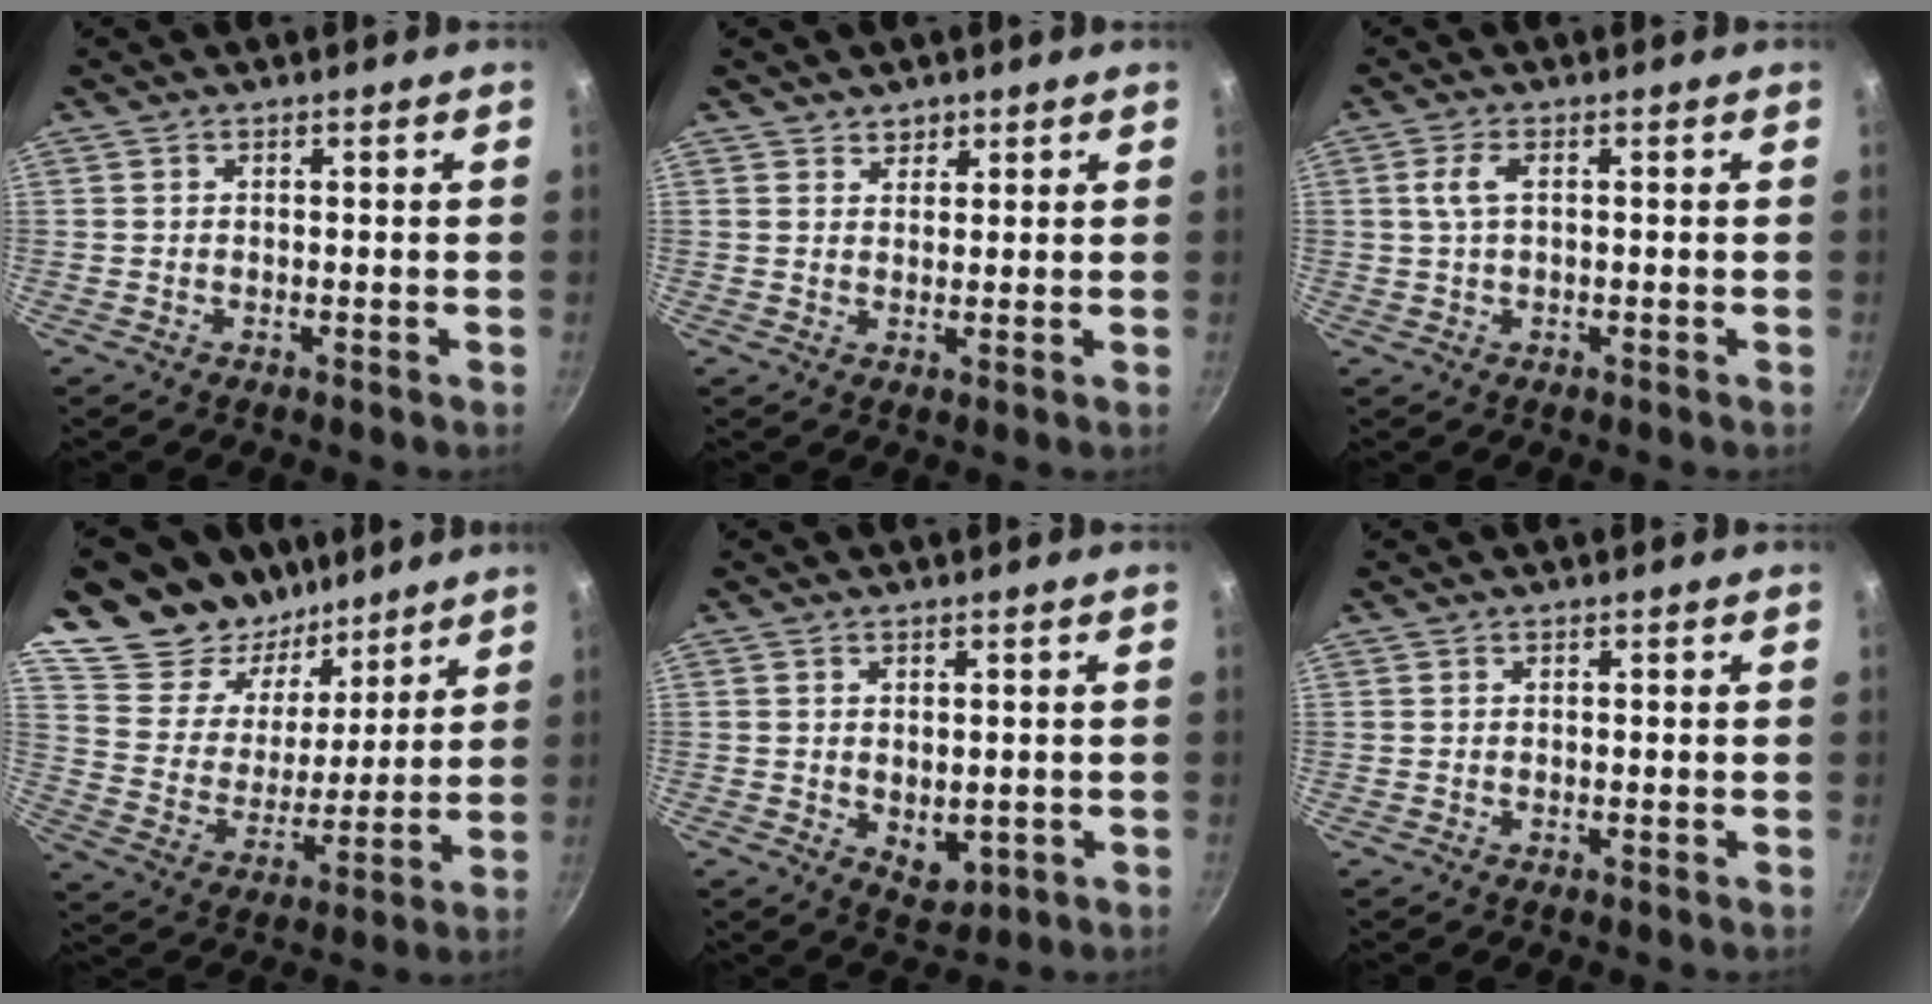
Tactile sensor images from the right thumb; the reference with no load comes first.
{"total": 2.5, "force": [1.8, 1.7, 0.3], "torque": [0.011, -0.009, 0.027]}
{"total": 3.4, "force": [0.8, 1.5, 2.9], "torque": [-0.064, 0.007, 0.015]}
{"total": 21.1, "force": [16.2, 11.6, 7.0], "torque": [-0.096, -0.100, 0.289]}
{"total": 4.9, "force": [-0.4, 3.2, 3.7], "torque": [-0.045, -0.014, 0.004]}
{"total": 0.0}